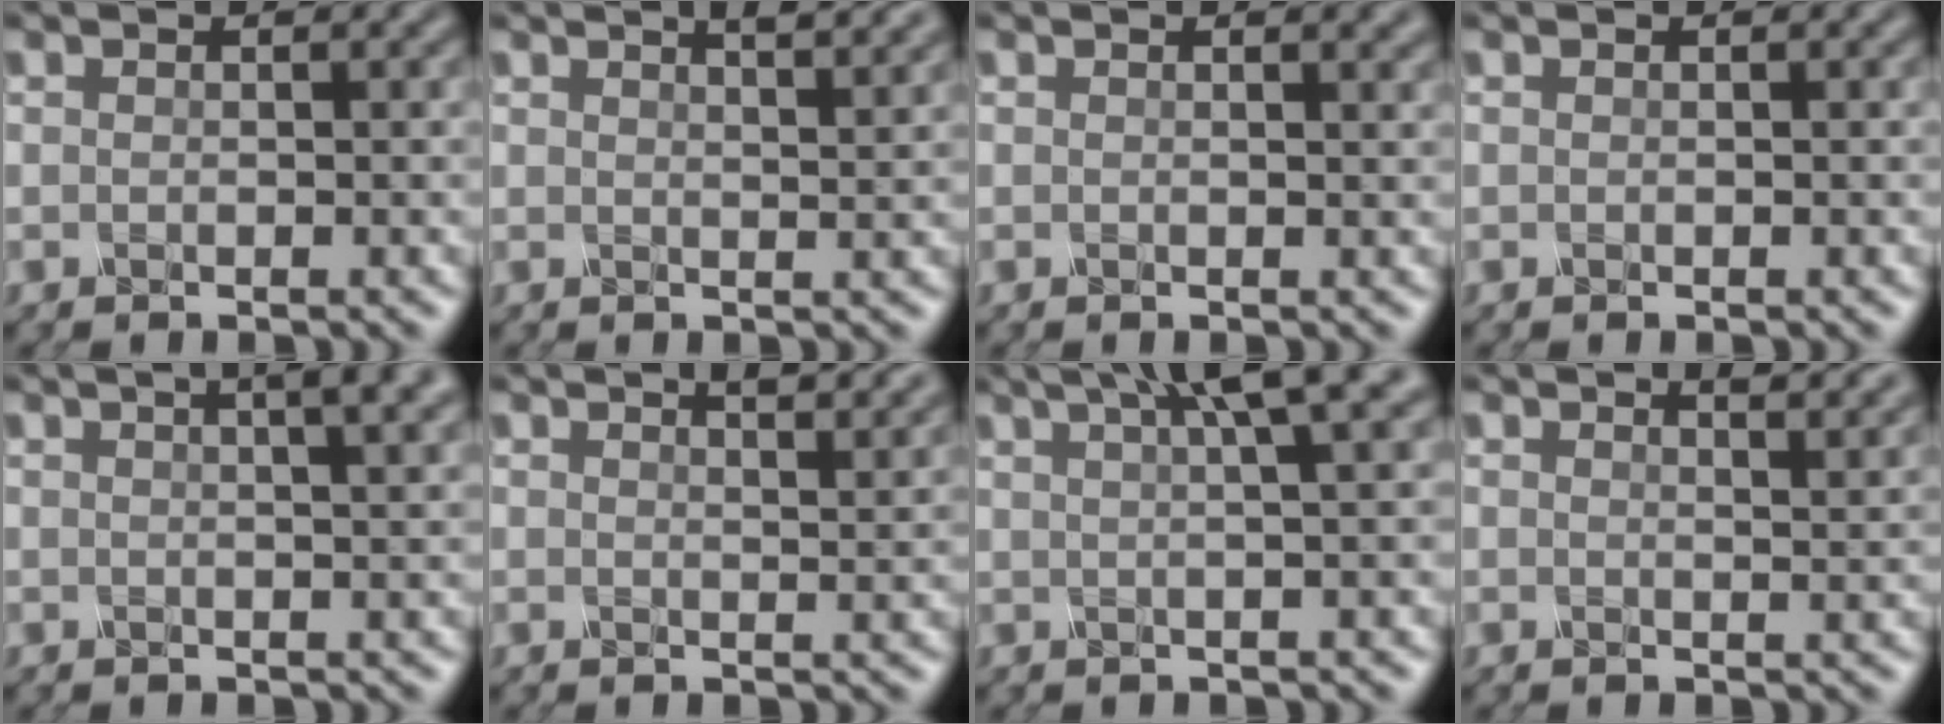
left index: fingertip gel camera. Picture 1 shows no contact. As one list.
[{"total": 4.4, "force": [3.1, 1.6, 2.7], "torque": [-0.008, 0.024, 0.011]}, {"total": 1.5, "force": [1.1, 0.5, 0.9], "torque": [-0.006, 0.001, 0.015]}, {"total": 0.0}, {"total": 5.4, "force": [2.9, 1.9, 4.1], "torque": [-0.030, 0.026, 0.007]}, {"total": 3.9, "force": [2.9, 1.4, 2.3], "torque": [-0.009, 0.018, 0.013]}, {"total": 6.1, "force": [3.3, 1.1, 5.0], "torque": [-0.050, 0.023, 0.039]}, {"total": 3.3, "force": [2.6, 1.1, 1.8], "torque": [-0.009, 0.016, 0.015]}]